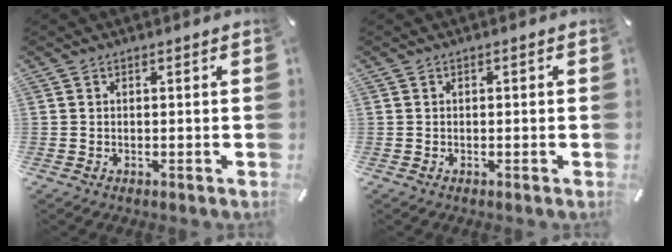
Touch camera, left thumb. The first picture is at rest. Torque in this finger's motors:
{"motor_torque": [-0.11, -0.34, 0.07, 0.07, 0.01]}